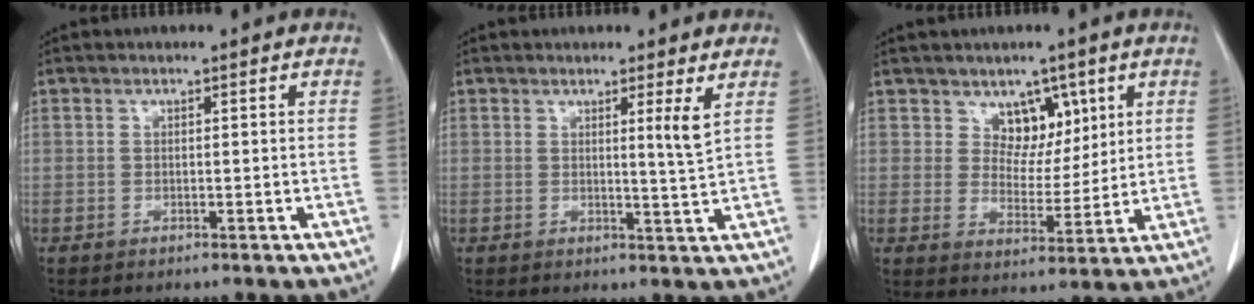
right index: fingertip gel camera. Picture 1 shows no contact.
{"total": 2.8, "force": [1.2, -0.7, 2.5], "torque": [-0.038, -0.012, 0.017]}
{"total": 5.5, "force": [3.1, 3.8, 2.5], "torque": [-0.027, 0.000, 0.054]}